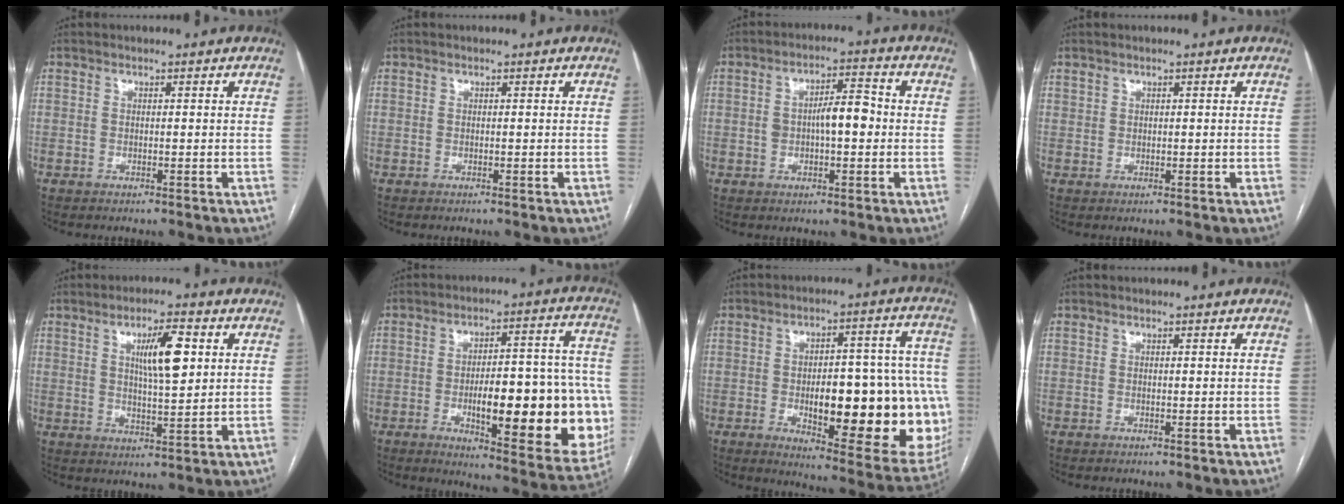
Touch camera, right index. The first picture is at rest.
{"total": 0.0}
{"total": 6.6, "force": [-0.1, 2.4, 6.2], "torque": [-0.106, 0.021, 0.000]}
{"total": 1.0, "force": [0.7, 0.7, 0.2], "torque": [0.004, 0.000, 0.013]}
{"total": 8.1, "force": [2.5, 1.7, 7.5], "torque": [-0.127, 0.005, 0.045]}
{"total": 22.9, "force": [-4.8, 6.1, 21.5], "torque": [-0.221, 0.023, -0.045]}
{"total": 24.8, "force": [-4.2, 7.9, 23.1], "torque": [-0.229, 0.022, -0.028]}
{"total": 0.0}